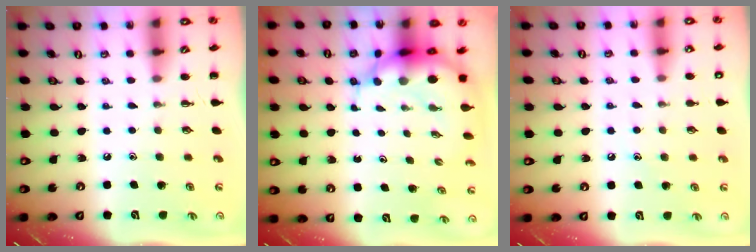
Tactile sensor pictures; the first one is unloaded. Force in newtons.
{"total": 8.3, "press": 8.0, "slide": 2.3}
{"total": 6.6, "press": 6.5, "slide": 1.2}